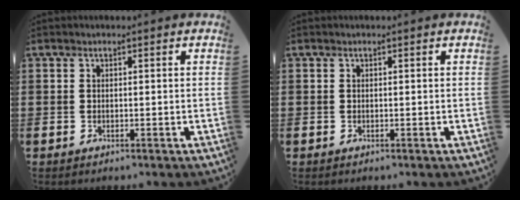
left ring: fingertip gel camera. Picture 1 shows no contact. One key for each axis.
{"total": 0.0}